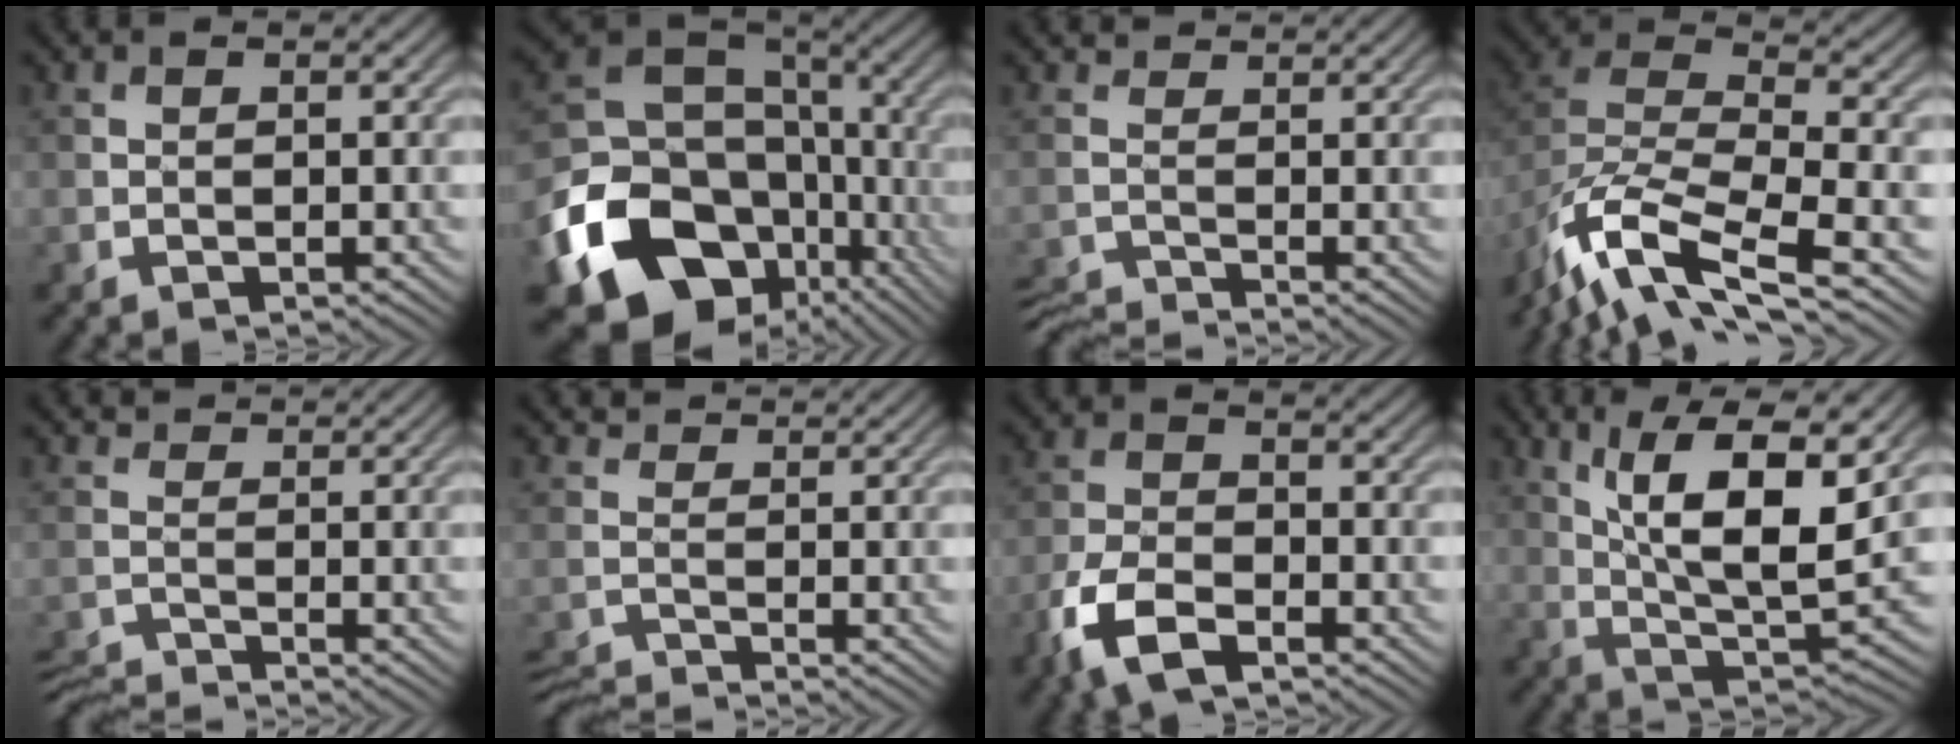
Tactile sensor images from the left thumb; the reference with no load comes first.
{"total": 19.7, "force": [-7.6, 15.1, 10.1], "torque": [-0.241, -0.047, -0.117]}
{"total": 2.8, "force": [-2.5, 1.0, 1.0], "torque": [-0.031, -0.016, -0.059]}
{"total": 12.8, "force": [-8.5, 4.8, 8.3], "torque": [-0.184, -0.014, -0.152]}
{"total": 2.3, "force": [-1.8, 1.1, 1.0], "torque": [-0.033, -0.017, -0.048]}
{"total": 1.7, "force": [-0.9, 1.1, 0.9], "torque": [-0.033, -0.018, -0.029]}
{"total": 7.2, "force": [-4.3, 3.2, 4.8], "torque": [-0.109, -0.009, -0.094]}
{"total": 13.0, "force": [5.7, 3.9, 11.0], "torque": [-0.212, -0.003, 0.105]}